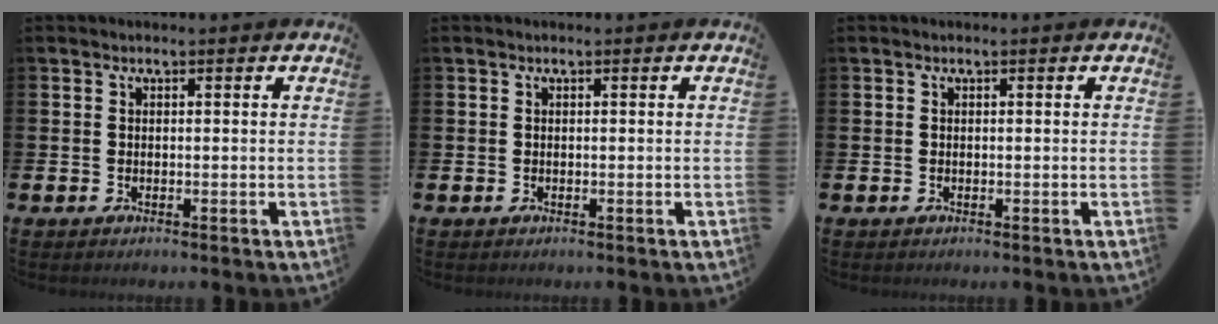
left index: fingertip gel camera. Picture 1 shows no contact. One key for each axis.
{"total": 0.0}
{"total": 0.0}